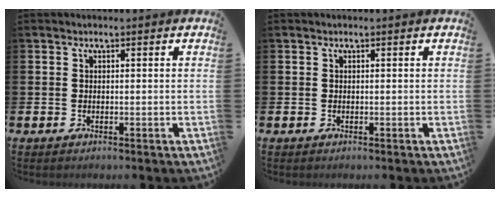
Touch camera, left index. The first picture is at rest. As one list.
[{"total": 0.0}]